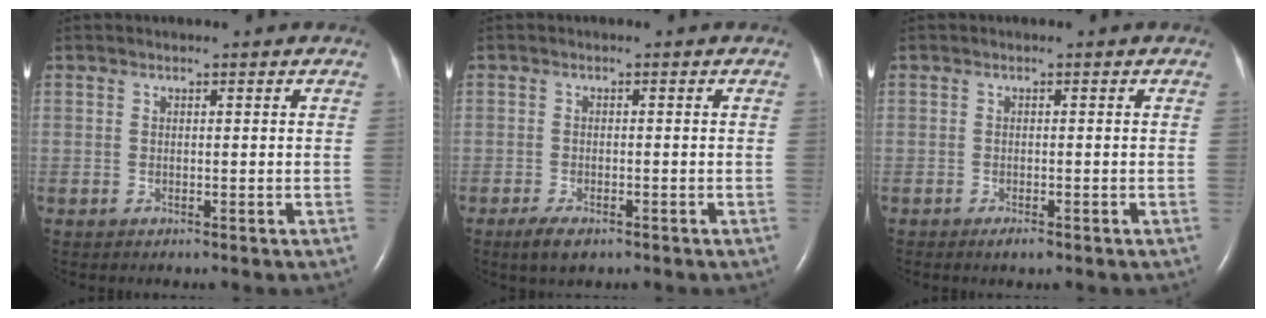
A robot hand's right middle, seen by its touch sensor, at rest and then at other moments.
{"total": 3.3, "force": [-2.1, 1.2, 2.2], "torque": [-0.047, -0.005, -0.033]}
{"total": 1.3, "force": [-0.9, 0.3, 0.9], "torque": [-0.018, -0.003, -0.011]}